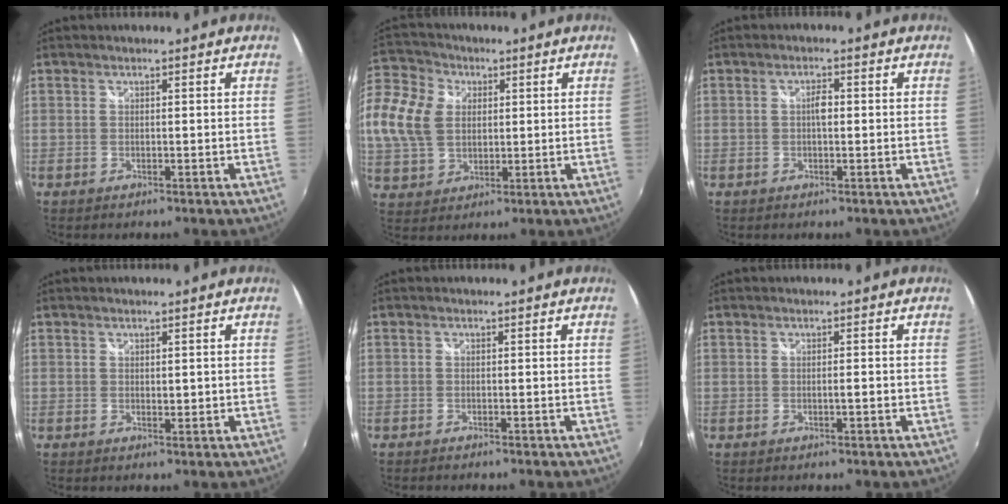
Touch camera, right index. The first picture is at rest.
{"total": 18.9, "force": [4.3, 14.8, 10.9], "torque": [-0.286, 0.046, 0.084]}
{"total": 1.9, "force": [0.0, 0.8, 1.8], "torque": [-0.031, 0.005, -0.002]}
{"total": 1.3, "force": [0.3, 0.7, 1.0], "torque": [-0.014, -0.001, 0.006]}
{"total": 1.0, "force": [-1.0, 0.2, 0.2], "torque": [-0.007, -0.007, -0.019]}
{"total": 1.3, "force": [-0.2, 0.2, 1.2], "torque": [-0.018, 0.000, -0.005]}